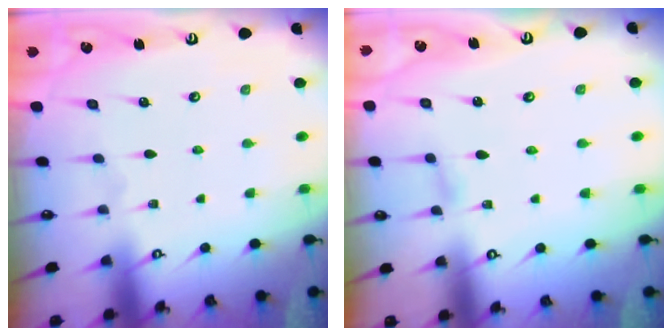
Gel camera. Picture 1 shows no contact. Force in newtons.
{"total": 2.3, "press": 2.3, "slide": 0.3}